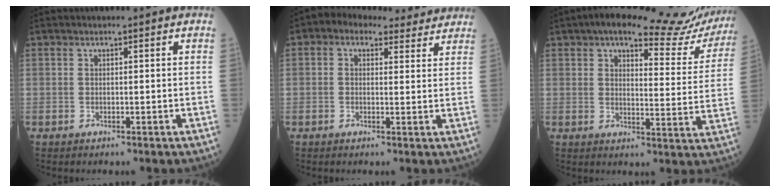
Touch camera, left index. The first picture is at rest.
{"total": 7.6, "force": [5.8, 4.1, 2.8], "torque": [-0.039, 0.034, 0.072]}
{"total": 18.0, "force": [16.3, 4.0, 6.6], "torque": [-0.067, -0.023, 0.181]}